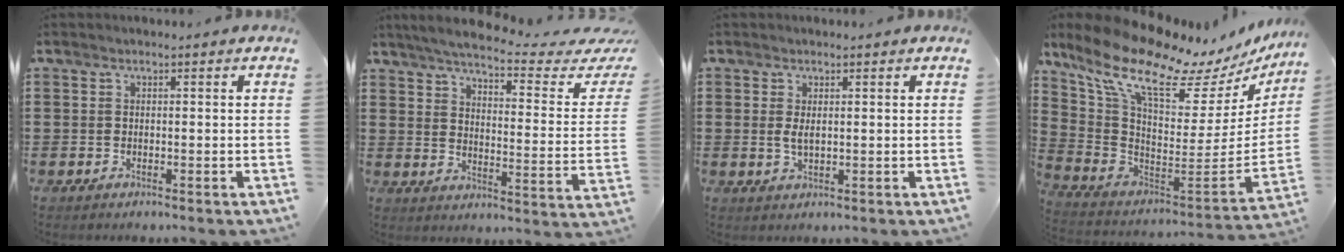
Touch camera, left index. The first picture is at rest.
{"total": 5.2, "force": [4.2, -0.6, 3.0], "torque": [-0.077, -0.035, 0.066]}
{"total": 2.0, "force": [0.4, 0.7, 1.8], "torque": [-0.044, -0.001, 0.004]}
{"total": 12.4, "force": [9.9, 2.4, 7.1], "torque": [-0.170, -0.079, 0.164]}